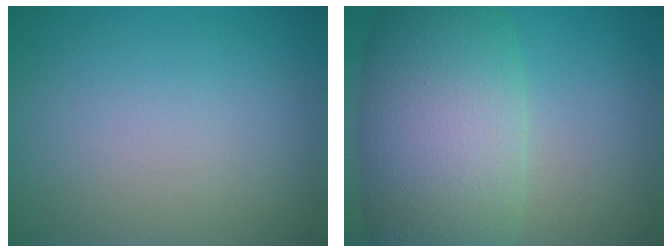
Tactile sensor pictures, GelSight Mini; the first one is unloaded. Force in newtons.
{"total": 10.8, "press": 10.8, "slide": 0.4}